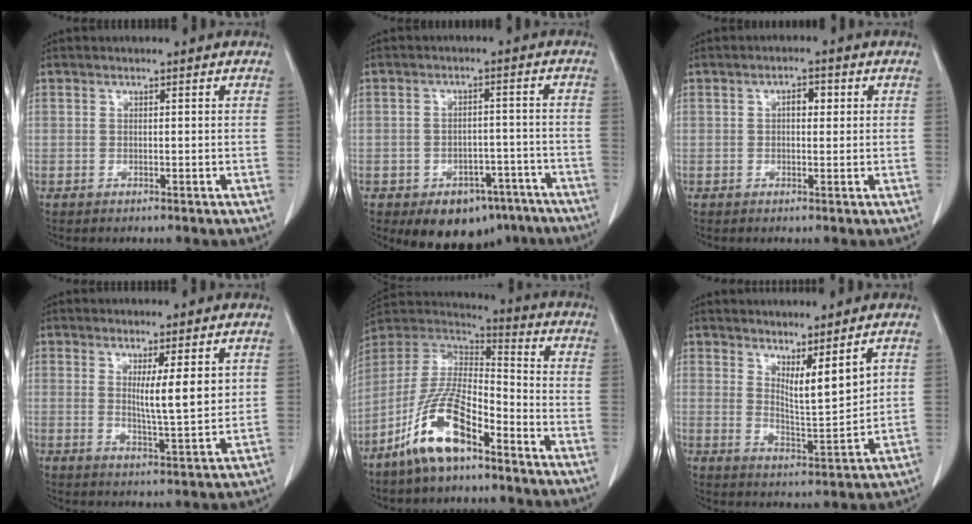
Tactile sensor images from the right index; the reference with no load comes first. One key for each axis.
{"total": 10.3, "fx": -7.1, "fy": 6.3, "fz": 4.2, "tx": -0.034, "ty": 0.023, "tz": -0.094}
{"total": 2.3, "fx": 0.5, "fy": 1.2, "fz": 2.0, "tx": -0.030, "ty": 0.008, "tz": 0.005}
{"total": 6.2, "fx": 2.0, "fy": 0.6, "fz": 5.9, "tx": -0.094, "ty": -0.018, "tz": 0.036}
{"total": 13.6, "fx": -8.4, "fy": 4.1, "fz": 9.9, "tx": -0.203, "ty": 0.005, "tz": -0.159}
{"total": 6.0, "fx": 3.5, "fy": 0.4, "fz": 4.9, "tx": -0.083, "ty": -0.024, "tz": 0.070}